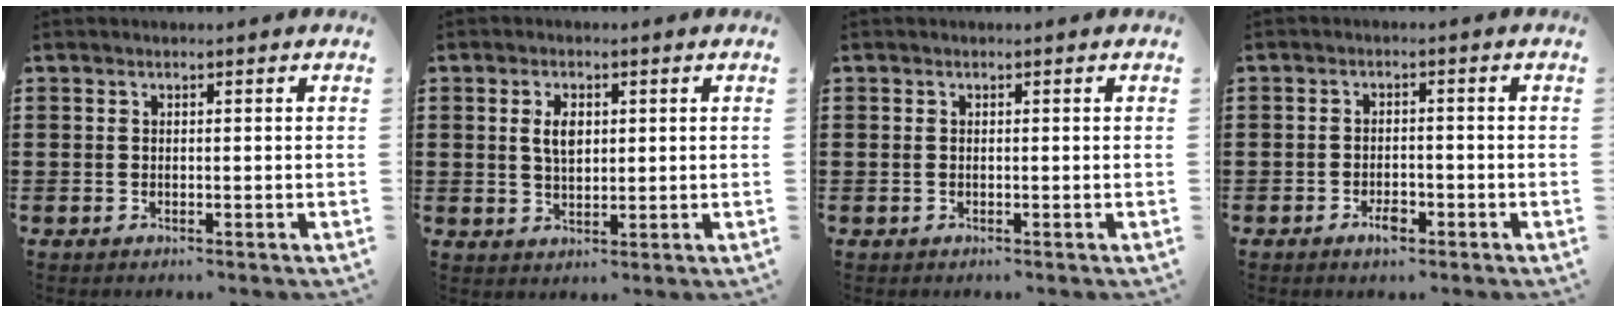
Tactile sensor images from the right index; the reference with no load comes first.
{"total": 3.8, "force": [0.9, 1.9, 3.1], "torque": [-0.058, 0.006, 0.012]}
{"total": 0.0}
{"total": 2.9, "force": [-1.6, 1.3, 2.0], "torque": [-0.035, 0.004, -0.029]}